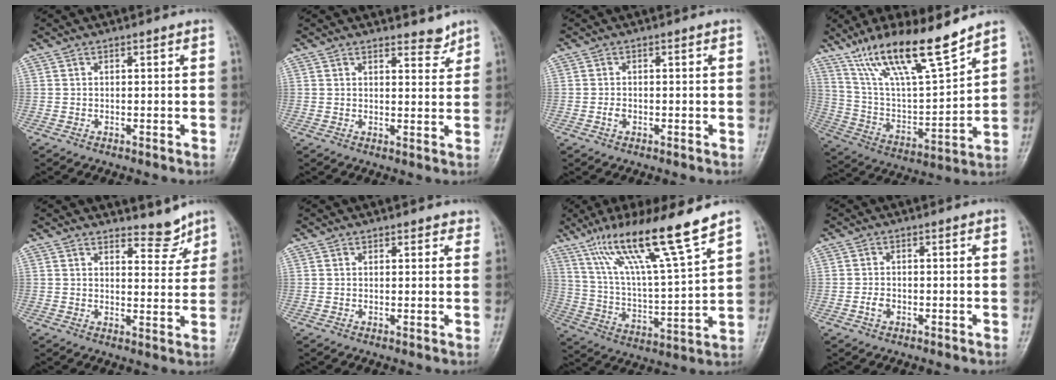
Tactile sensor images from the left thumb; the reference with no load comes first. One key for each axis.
{"total": 3.4, "fx": 2.9, "fy": 1.3, "fz": 1.1, "tx": 0.001, "ty": -0.023, "tz": 0.041}
{"total": 1.3, "fx": -0.4, "fy": 0.9, "fz": 0.8, "tx": -0.013, "ty": 0.000, "tz": -0.009}
{"total": 18.1, "fx": 13.2, "fy": 3.3, "fz": 11.9, "tx": -0.194, "ty": -0.064, "tz": 0.251}
{"total": 5.1, "fx": 4.5, "fy": 1.8, "fz": 1.4, "tx": 0.001, "ty": -0.041, "tz": 0.067}
{"total": 2.2, "fx": 1.6, "fy": 1.3, "fz": 0.7, "tx": 0.017, "ty": -0.006, "tz": 0.013}
{"total": 17.7, "fx": 12.4, "fy": 0.9, "fz": 12.7, "tx": -0.214, "ty": -0.057, "tz": 0.223}
{"total": 1.7, "fx": -0.6, "fy": 1.2, "fz": 1.1, "tx": -0.018, "ty": 0.003, "tz": -0.014}